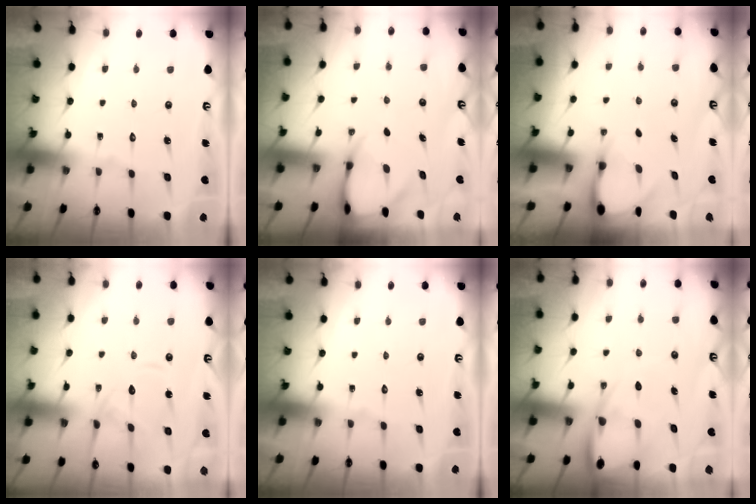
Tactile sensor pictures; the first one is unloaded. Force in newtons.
{"total": 4.7, "press": 4.7, "slide": 0.6}
{"total": 3.3, "press": 3.3, "slide": 0.3}
{"total": 11.7, "press": 11.6, "slide": 1.3}
{"total": 0.0}
{"total": 7.7, "press": 7.7, "slide": 0.9}